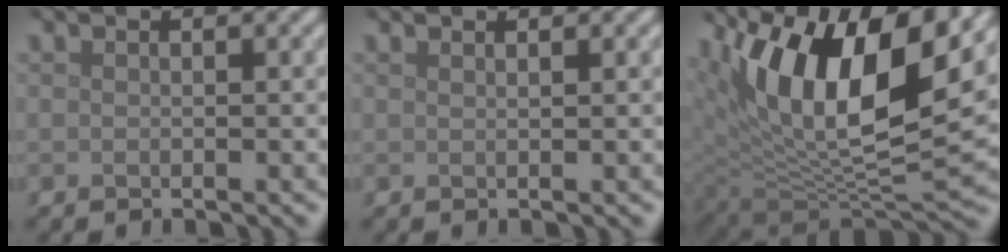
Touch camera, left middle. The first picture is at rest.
{"total": 0.7, "force": [0.6, 0.2, 0.3], "torque": [-0.001, -0.002, 0.005]}
{"total": 13.8, "force": [6.6, 5.7, 10.7], "torque": [-0.187, 0.008, 0.116]}